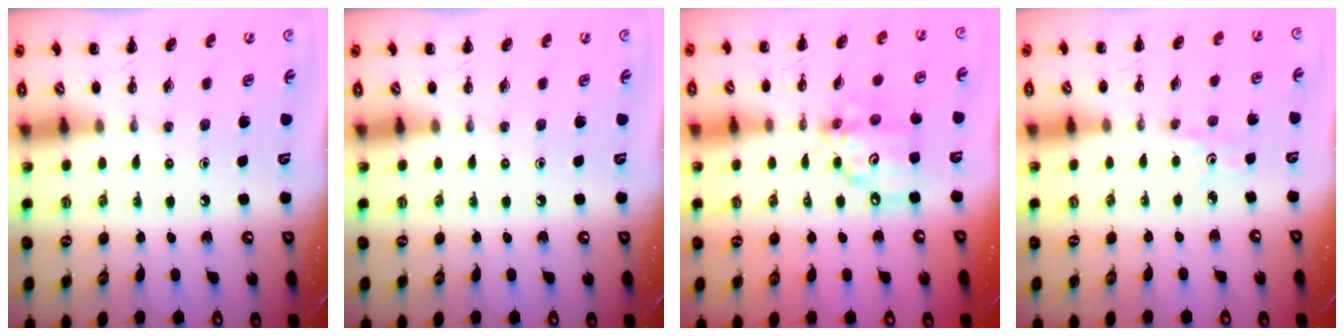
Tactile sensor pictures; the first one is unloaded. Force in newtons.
{"total": 0.0}
{"total": 10.5, "press": 10.3, "slide": 1.9}
{"total": 2.0, "press": 1.9, "slide": 0.7}